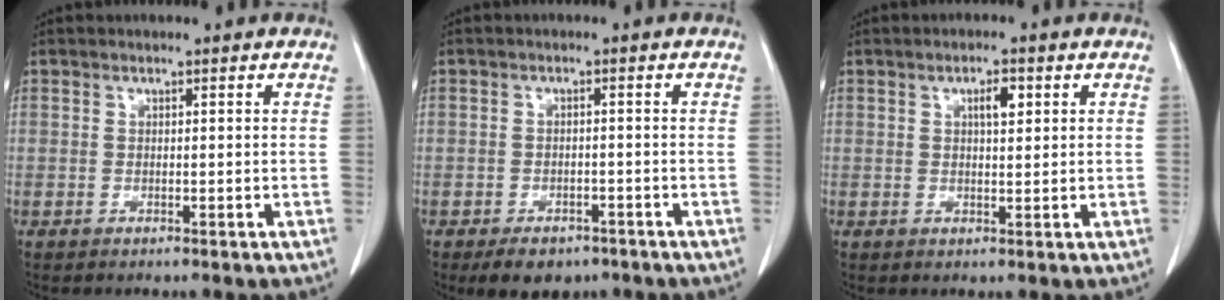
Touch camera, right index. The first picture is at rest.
{"total": 5.6, "force": [-4.0, 3.2, 2.3], "torque": [-0.027, 0.001, -0.054]}
{"total": 2.7, "force": [1.0, 0.9, 2.4], "torque": [-0.041, 0.001, 0.017]}